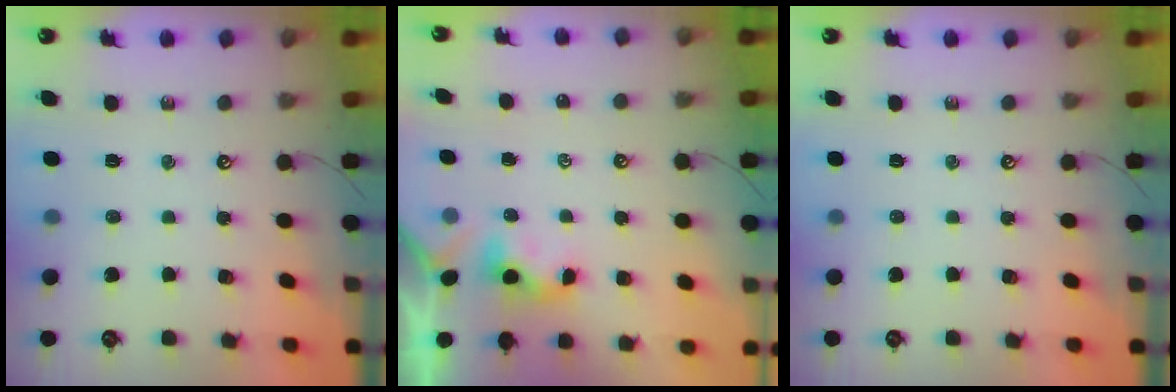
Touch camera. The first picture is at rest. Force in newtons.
{"total": 1.1, "press": 1.0, "slide": 0.4}
{"total": 0.0}